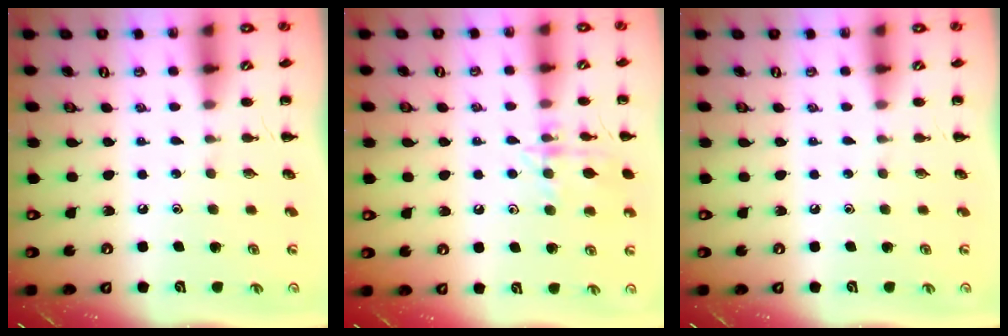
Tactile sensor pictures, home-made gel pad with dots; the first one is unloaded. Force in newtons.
{"total": 11.8, "press": 11.8, "slide": 0.5}
{"total": 0.0}